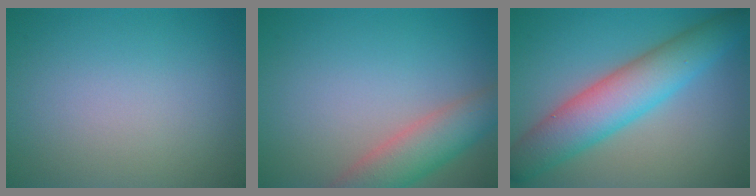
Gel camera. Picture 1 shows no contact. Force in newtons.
{"total": 5.1, "press": 5.0, "slide": 0.4}
{"total": 7.4, "press": 7.4, "slide": 0.4}